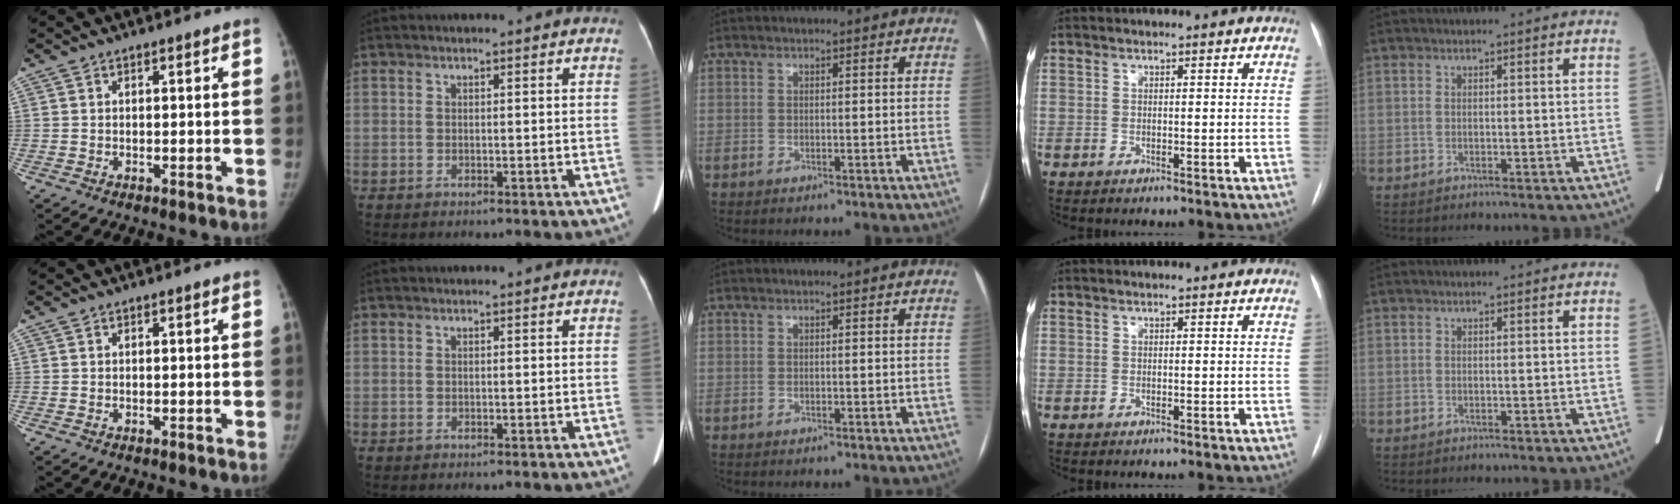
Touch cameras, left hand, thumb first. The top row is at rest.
{}